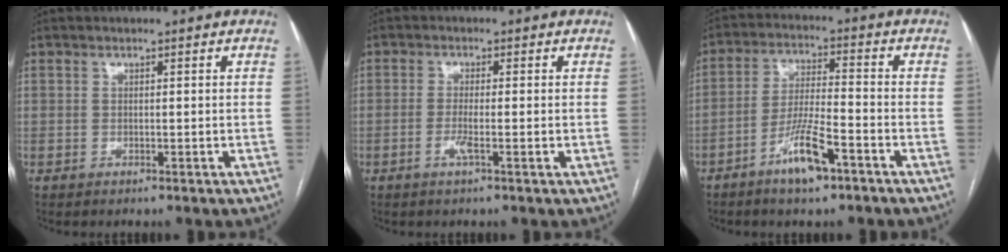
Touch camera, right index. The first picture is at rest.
{"total": 2.4, "force": [-0.8, 0.1, 2.3], "torque": [-0.047, -0.002, -0.016]}
{"total": 7.0, "force": [-4.2, 1.0, 5.5], "torque": [-0.111, -0.001, -0.076]}